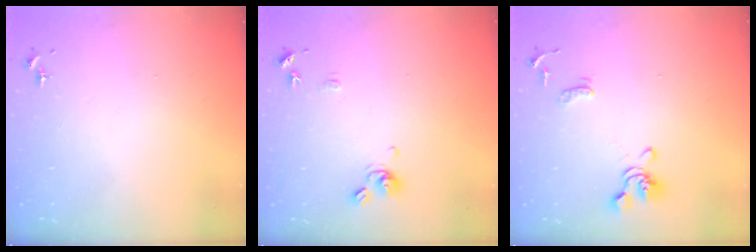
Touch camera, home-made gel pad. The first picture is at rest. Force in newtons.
{"total": 9.4, "press": 9.4, "slide": 0.9}
{"total": 11.5, "press": 11.4, "slide": 1.6}